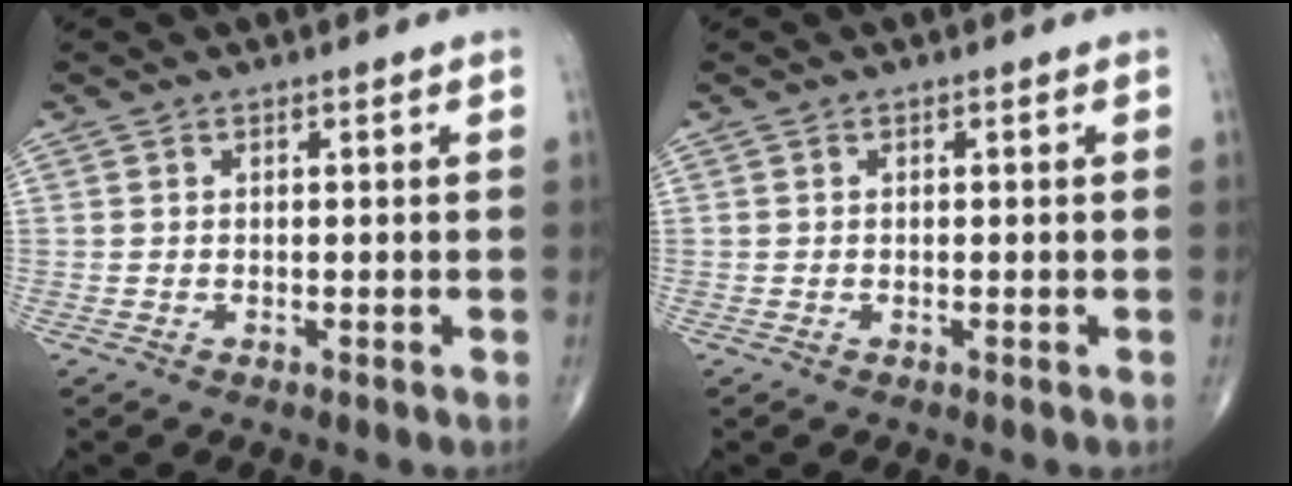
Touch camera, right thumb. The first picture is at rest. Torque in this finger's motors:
{"motor_torque": [0.11, -0.01, -0.12, -0.12, 0.01]}